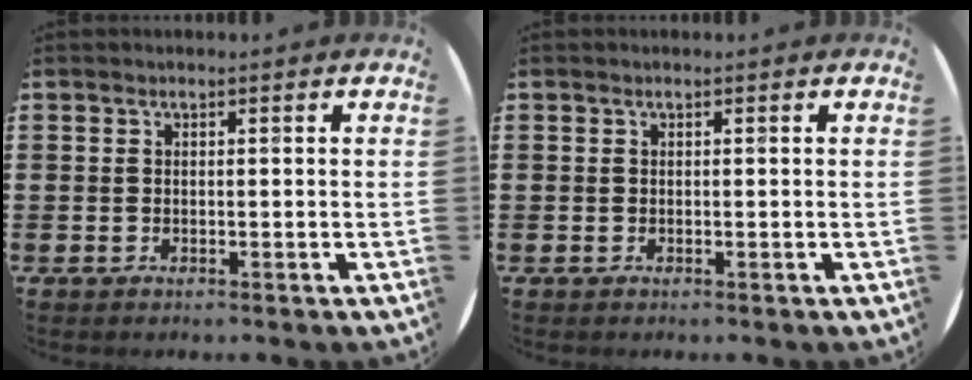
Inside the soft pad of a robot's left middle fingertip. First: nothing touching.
{"total": 0.0}